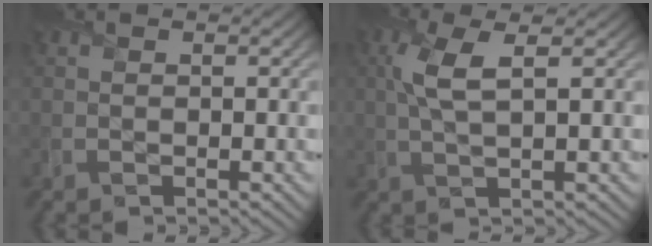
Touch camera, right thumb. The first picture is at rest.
{"total": 4.8, "force": [1.4, 1.3, 4.4], "torque": [-0.103, 0.011, 0.023]}